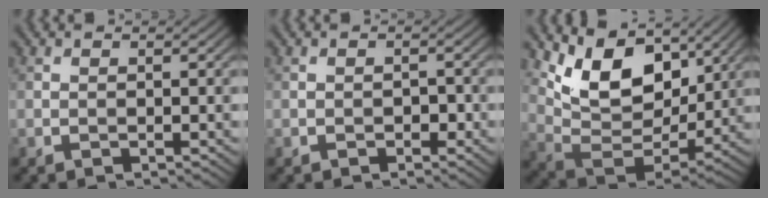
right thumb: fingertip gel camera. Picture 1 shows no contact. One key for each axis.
{"total": 1.3, "fx": -0.6, "fy": 0.8, "fz": 0.8, "tx": -0.009, "ty": -0.001, "tz": -0.011}
{"total": 11.4, "fx": 6.0, "fy": 6.3, "fz": 7.3, "tx": -0.154, "ty": -0.012, "tz": 0.114}